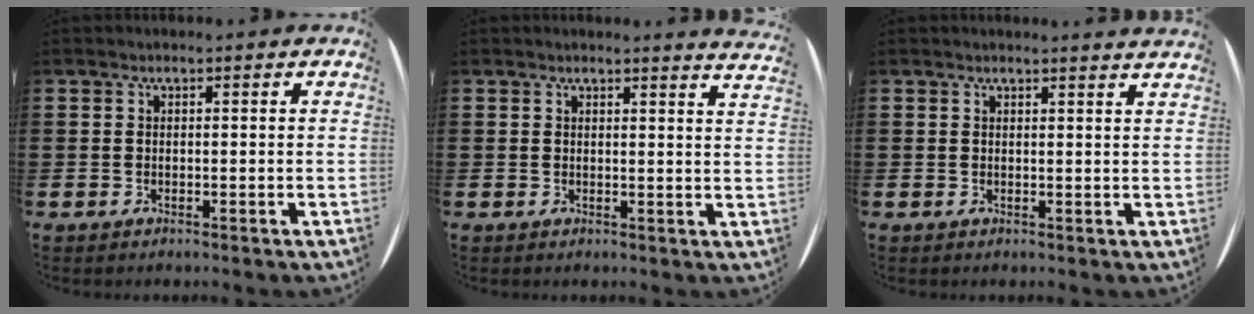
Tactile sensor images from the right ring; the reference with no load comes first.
{"total": 1.6, "force": [1.6, -0.4, 0.2], "torque": [-0.004, -0.010, 0.029]}
{"total": 1.2, "force": [1.2, -0.3, 0.1], "torque": [0.000, -0.004, 0.022]}